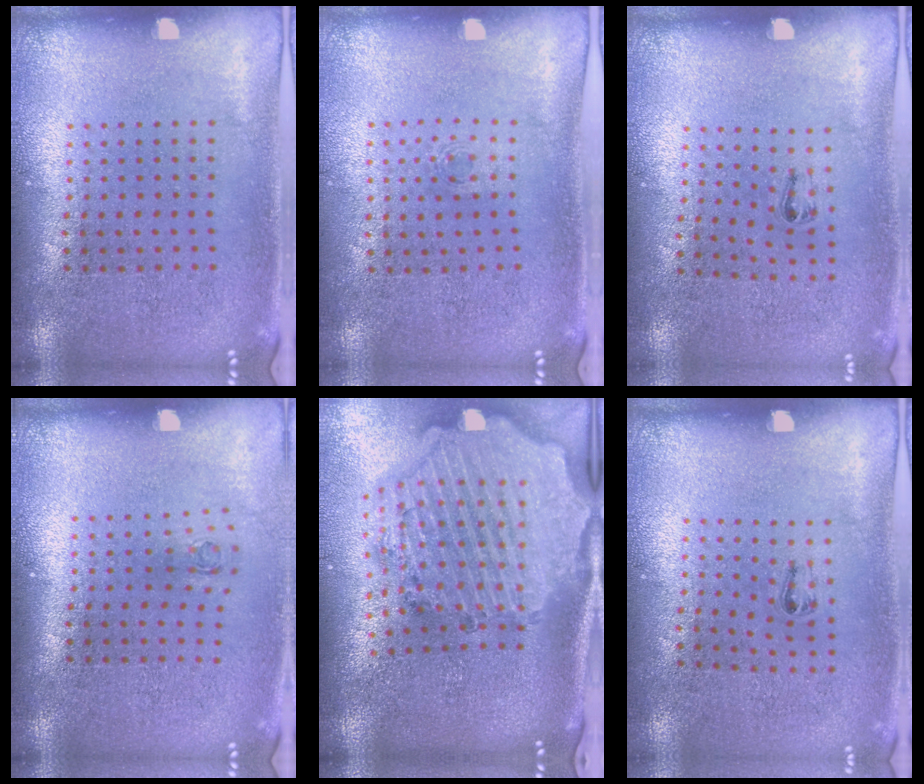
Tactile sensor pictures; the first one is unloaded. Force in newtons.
{"total": 0.5, "press": 0.3, "slide": 0.4}
{"total": 0.5, "press": 0.3, "slide": 0.5}
{"total": 0.6, "press": 0.3, "slide": 0.6}
{"total": 4.1, "press": 3.3, "slide": 2.4}
{"total": 0.5, "press": 0.3, "slide": 0.5}